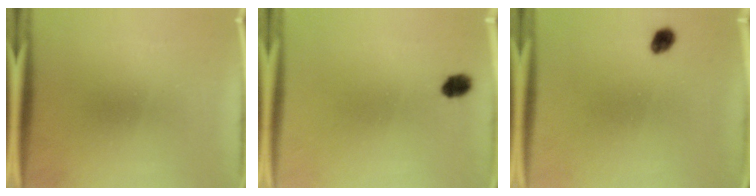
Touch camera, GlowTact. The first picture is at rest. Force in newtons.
{"total": 2.9}
{"total": 2.0}